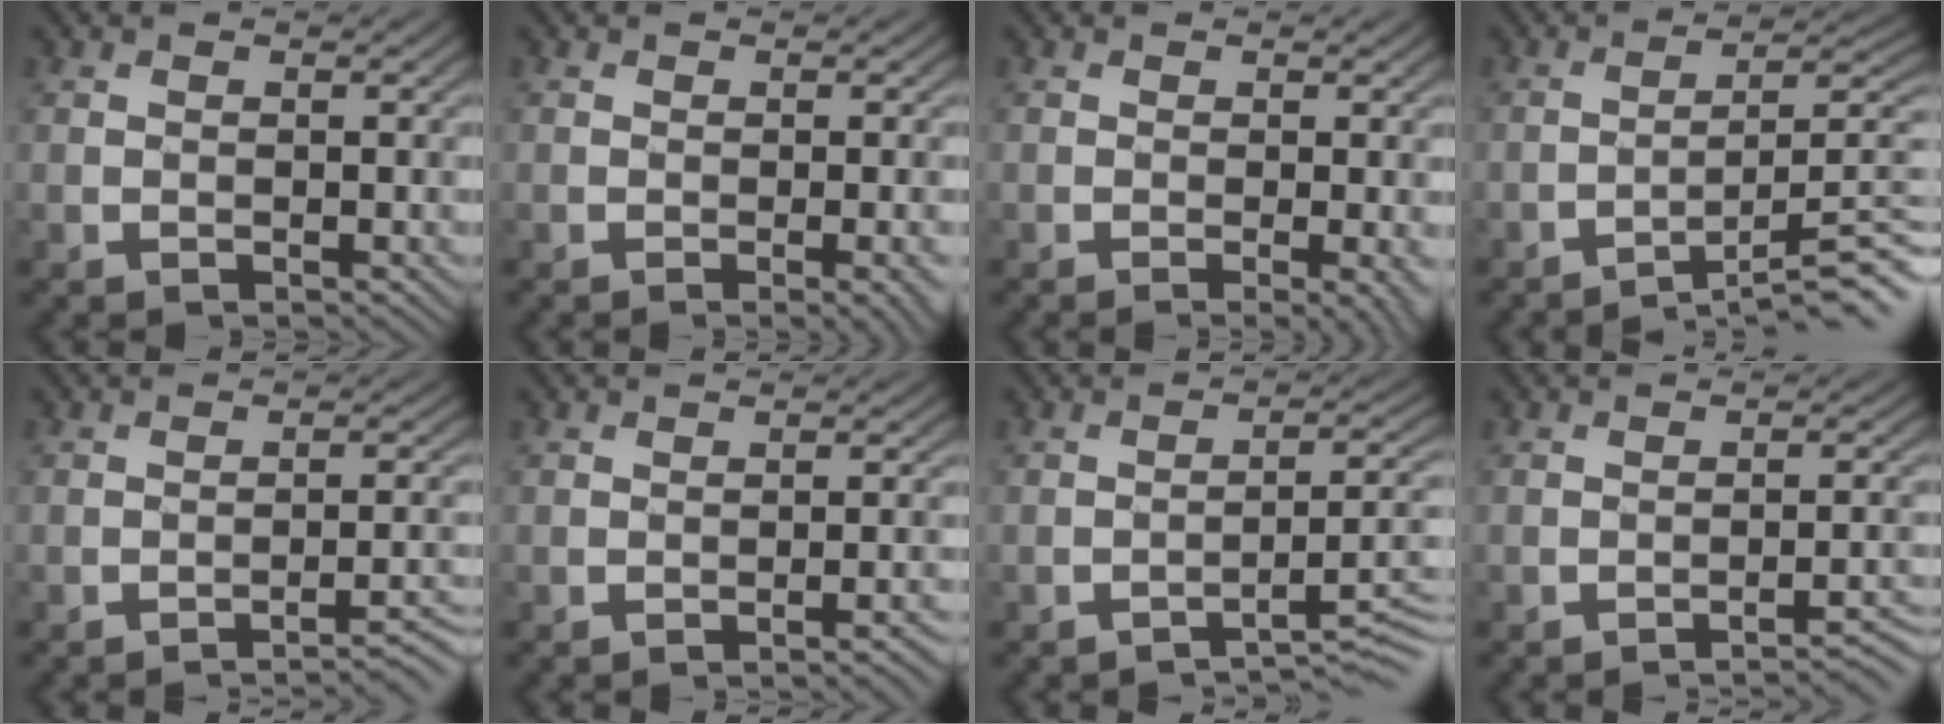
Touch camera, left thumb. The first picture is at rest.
{"total": 3.0, "force": [-1.0, 0.5, 2.8], "torque": [-0.032, 0.007, -0.017]}
{"total": 2.9, "force": [-0.8, 0.5, 2.8], "torque": [-0.037, 0.002, -0.015]}
{"total": 9.5, "force": [-5.8, 1.7, 7.4], "torque": [-0.101, 0.014, -0.083]}
{"total": 4.3, "force": [-3.1, 0.6, 3.0], "torque": [-0.039, 0.015, -0.053]}
{"total": 2.6, "force": [-1.4, 0.5, 2.1], "torque": [-0.020, 0.012, -0.027]}
{"total": 5.7, "force": [-3.8, 1.1, 4.1], "torque": [-0.055, 0.017, -0.064]}
{"total": 3.9, "force": [-2.8, 0.6, 2.7], "torque": [-0.032, 0.014, -0.049]}